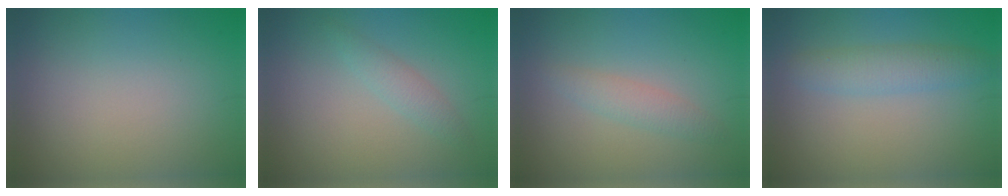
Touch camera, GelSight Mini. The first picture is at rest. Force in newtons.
{"total": 1.5, "press": 1.5, "slide": 0.1}
{"total": 1.8, "press": 1.8, "slide": 0.0}
{"total": 2.9, "press": 2.9, "slide": 0.1}